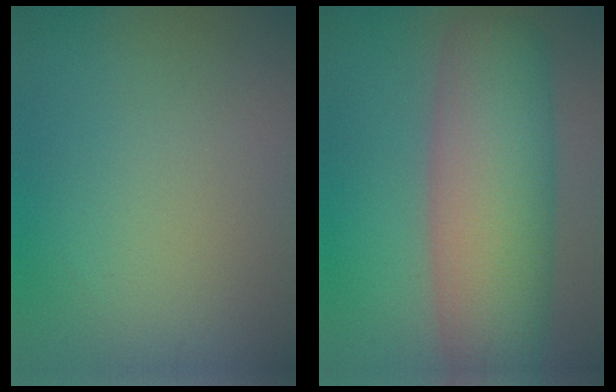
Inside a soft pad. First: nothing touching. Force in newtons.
{"total": 10.2, "press": 10.2, "slide": 0.3}